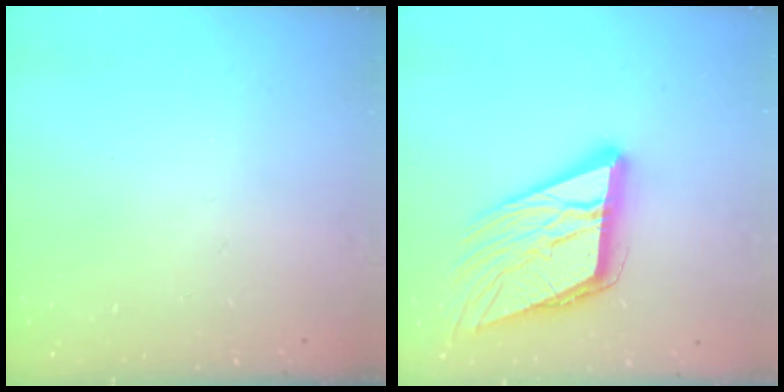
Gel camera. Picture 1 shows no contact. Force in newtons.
{"total": 18.7, "press": 18.4, "slide": 3.2}